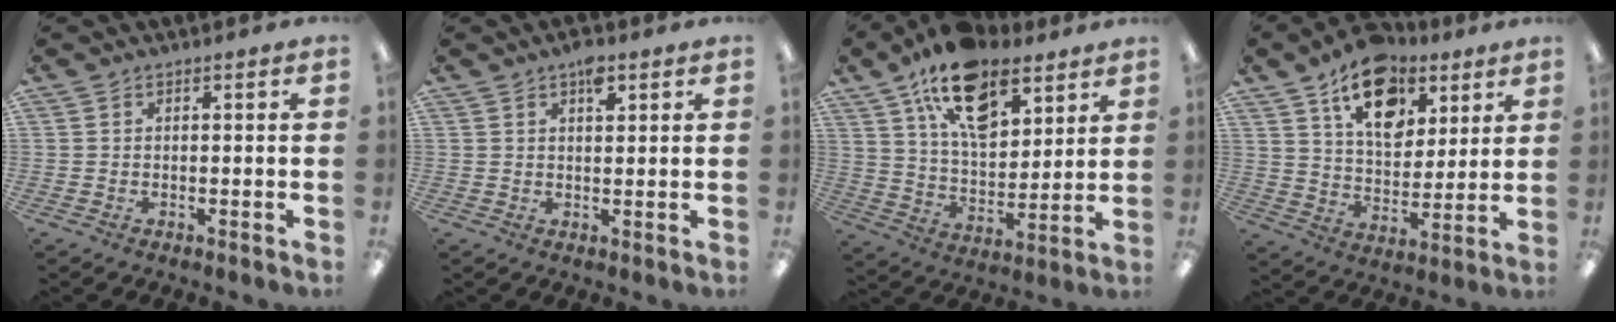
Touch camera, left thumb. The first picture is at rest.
{"total": 4.1, "force": [2.4, 1.8, 2.8], "torque": [-0.036, -0.005, 0.037]}
{"total": 18.7, "force": [11.4, 10.0, 11.0], "torque": [-0.181, -0.047, 0.204]}
{"total": 16.9, "force": [10.0, 10.2, 9.0], "torque": [-0.125, -0.048, 0.177]}